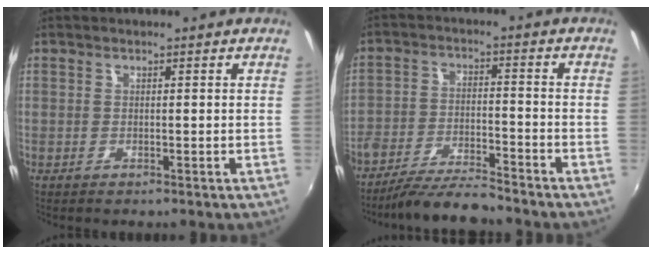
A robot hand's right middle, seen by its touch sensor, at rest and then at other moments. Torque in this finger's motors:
{"motor_torque": [1.09, -1.04, 0.38, 0.21]}